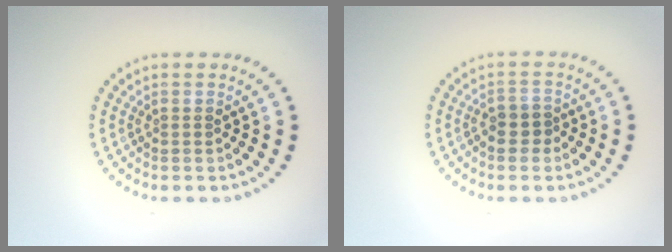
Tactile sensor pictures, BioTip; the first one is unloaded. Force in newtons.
{"total": 2.0, "press": 1.8, "slide": 0.9}